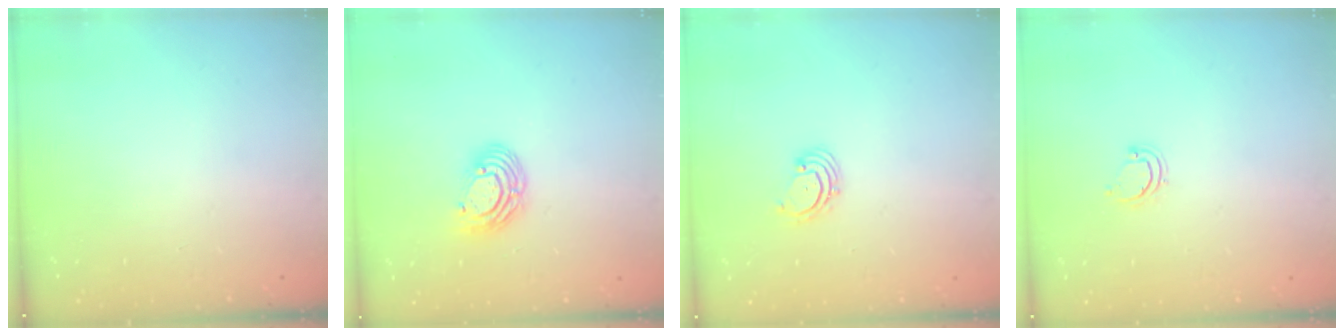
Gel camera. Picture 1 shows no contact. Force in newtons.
{"total": 8.5, "press": 8.4, "slide": 1.3}
{"total": 1.8, "press": 1.7, "slide": 0.6}
{"total": 3.9, "press": 3.9, "slide": 0.4}